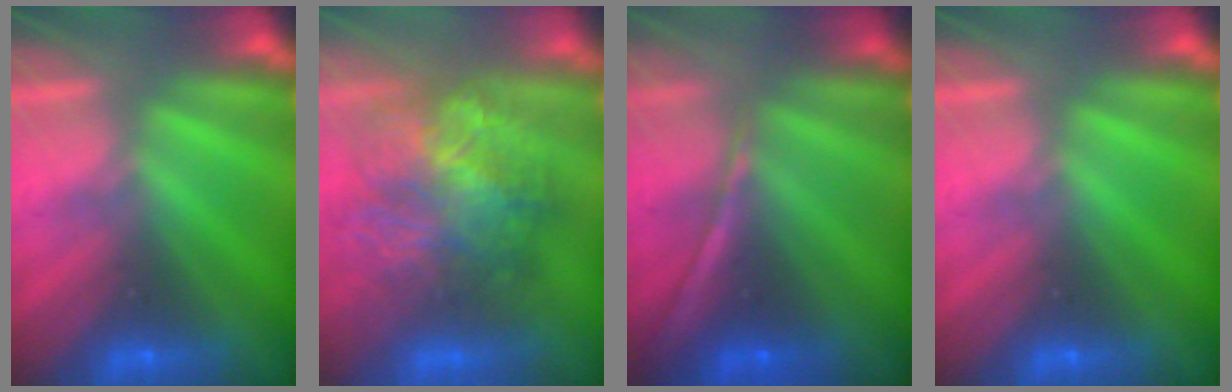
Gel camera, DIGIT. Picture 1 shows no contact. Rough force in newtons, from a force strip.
{"total": 7.6}
{"total": 1.3}
{"total": 0.0}